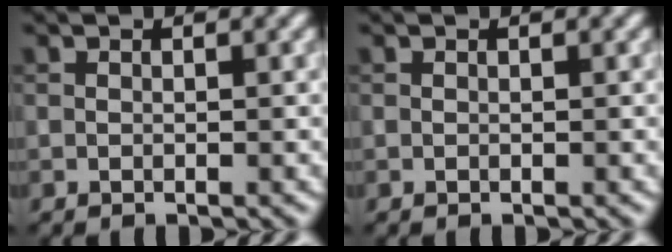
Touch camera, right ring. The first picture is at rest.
{"total": 0.0}